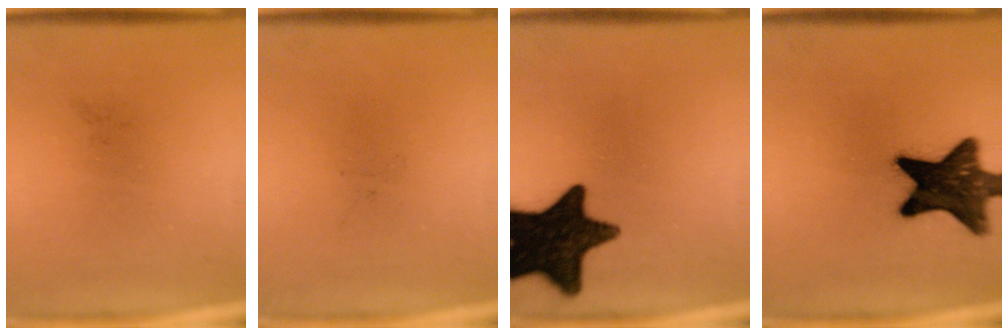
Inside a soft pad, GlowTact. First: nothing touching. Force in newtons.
{"total": 0.0}
{"total": 17.2}
{"total": 15.8}